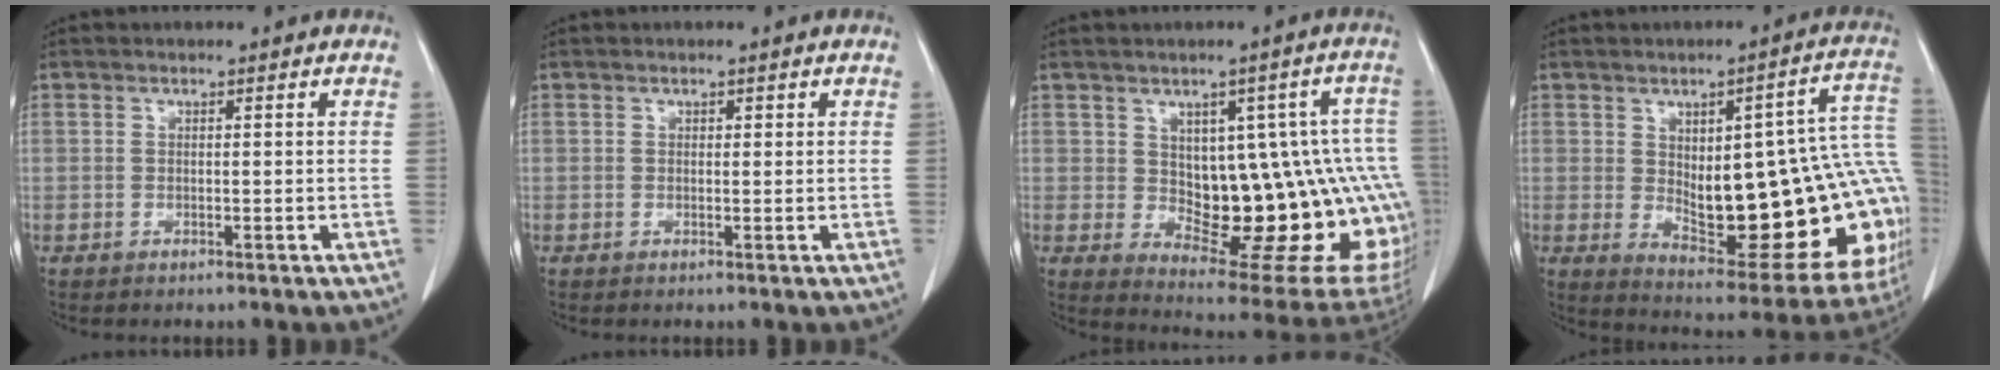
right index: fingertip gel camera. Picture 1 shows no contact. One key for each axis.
{"total": 0.7, "fx": 0.3, "fy": 0.4, "fz": 0.4, "tx": -0.003, "ty": -0.001, "tz": 0.003}
{"total": 19.7, "fx": -0.8, "fy": 7.4, "fz": 18.2, "tx": -0.155, "ty": 0.023, "tz": 0.016}
{"total": 26.3, "fx": -0.9, "fy": 8.3, "fz": 25.0, "tx": -0.248, "ty": 0.022, "tz": 0.014}